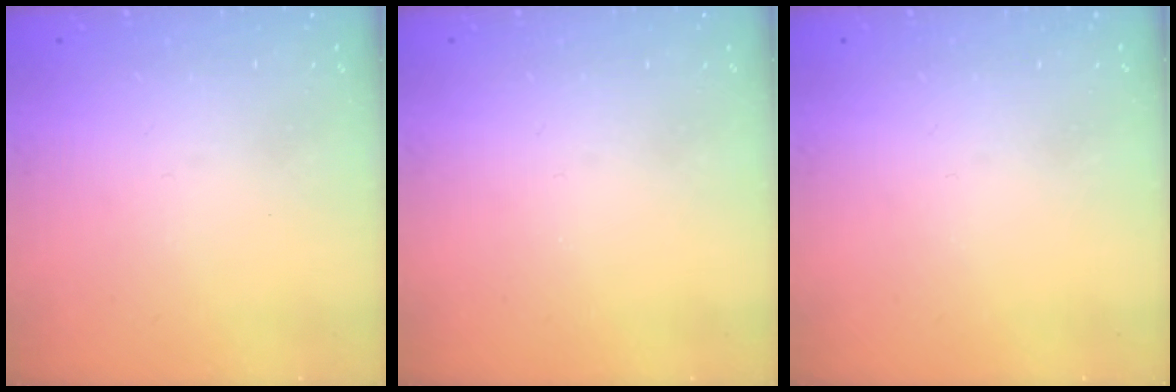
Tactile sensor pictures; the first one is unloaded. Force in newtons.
{"total": 0.0}
{"total": 0.0}